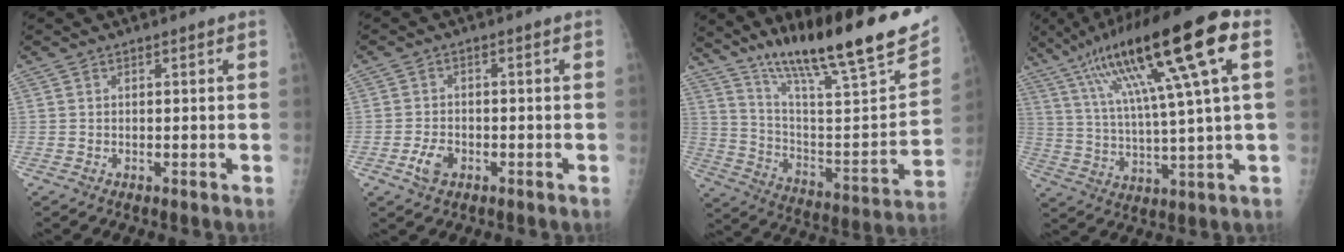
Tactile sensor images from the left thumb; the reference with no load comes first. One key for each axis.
{"total": 3.8, "fx": -1.7, "fy": 2.4, "fz": 2.4, "tx": -0.045, "ty": 0.008, "tz": -0.031}
{"total": 28.8, "fx": 19.4, "fy": 5.2, "fz": 20.7, "tx": -0.304, "ty": -0.059, "tz": 0.315}
{"total": 22.2, "fx": 9.1, "fy": 2.6, "fz": 20.0, "tx": -0.352, "ty": 0.007, "tz": 0.150}